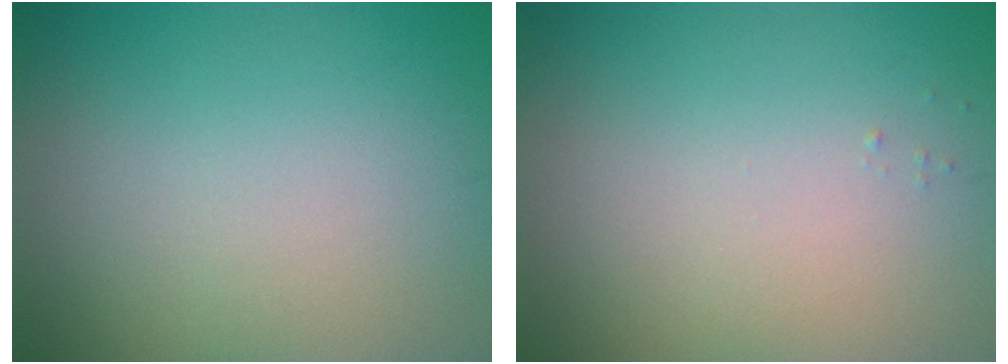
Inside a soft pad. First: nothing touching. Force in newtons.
{"total": 0.0}